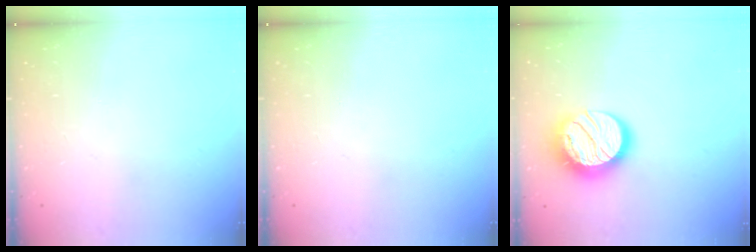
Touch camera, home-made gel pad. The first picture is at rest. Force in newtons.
{"total": 0.0}
{"total": 16.6, "press": 16.5, "slide": 1.1}